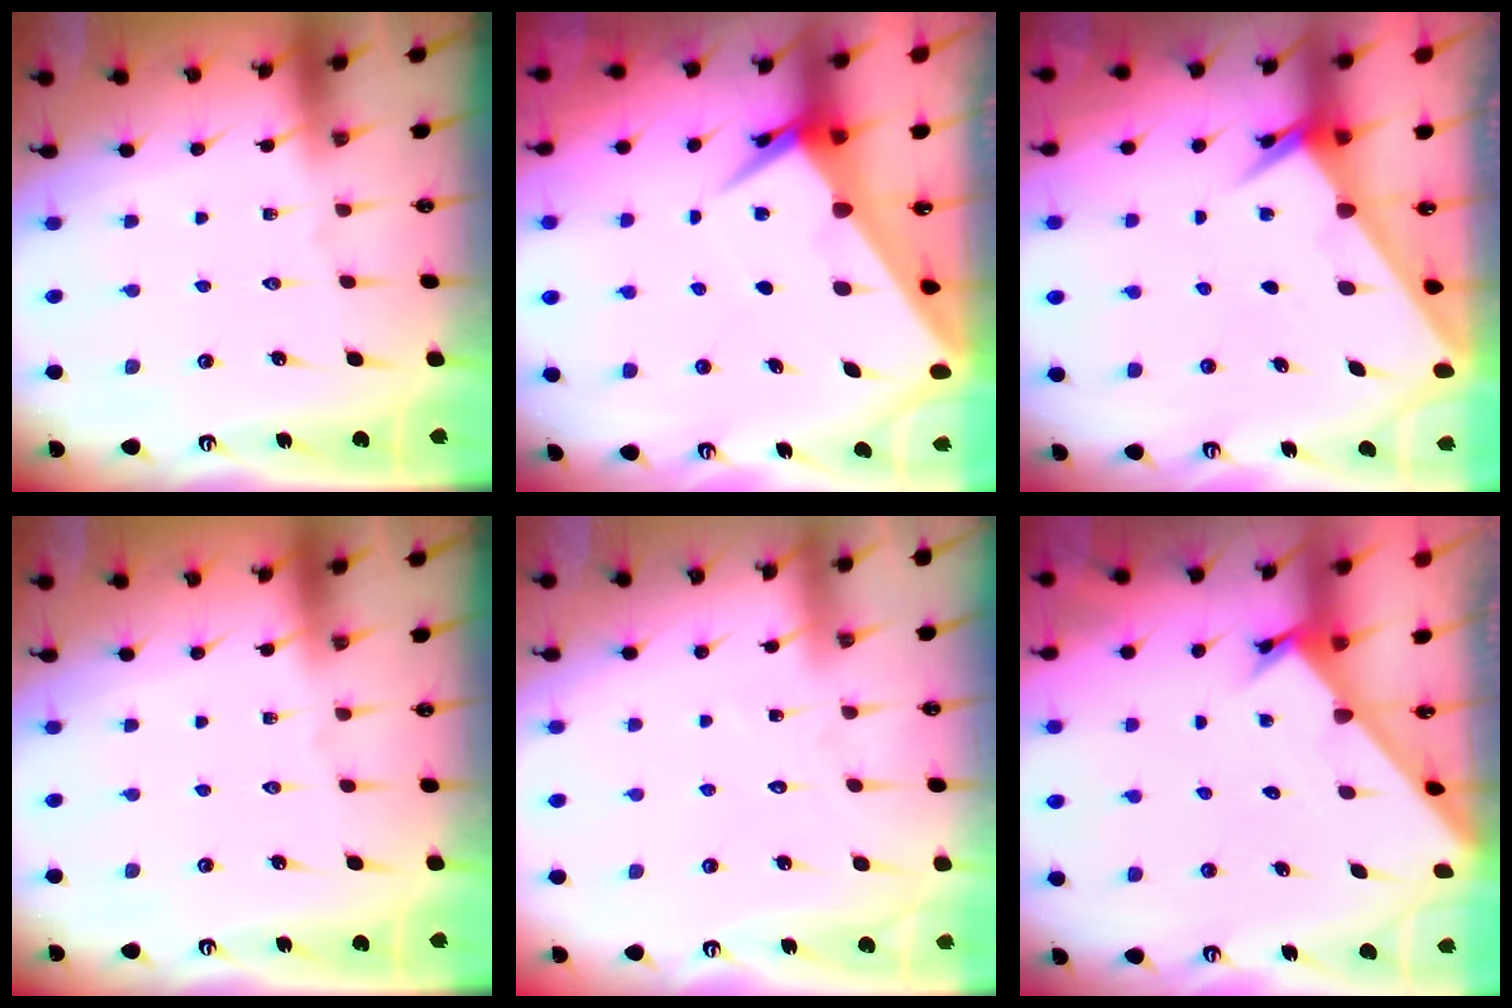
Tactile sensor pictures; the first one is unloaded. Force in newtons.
{"total": 7.1, "press": 7.1, "slide": 0.5}
{"total": 2.8, "press": 2.8, "slide": 0.2}
{"total": 0.0}
{"total": 4.3, "press": 4.3, "slide": 0.4}
{"total": 2.3, "press": 2.3, "slide": 0.2}